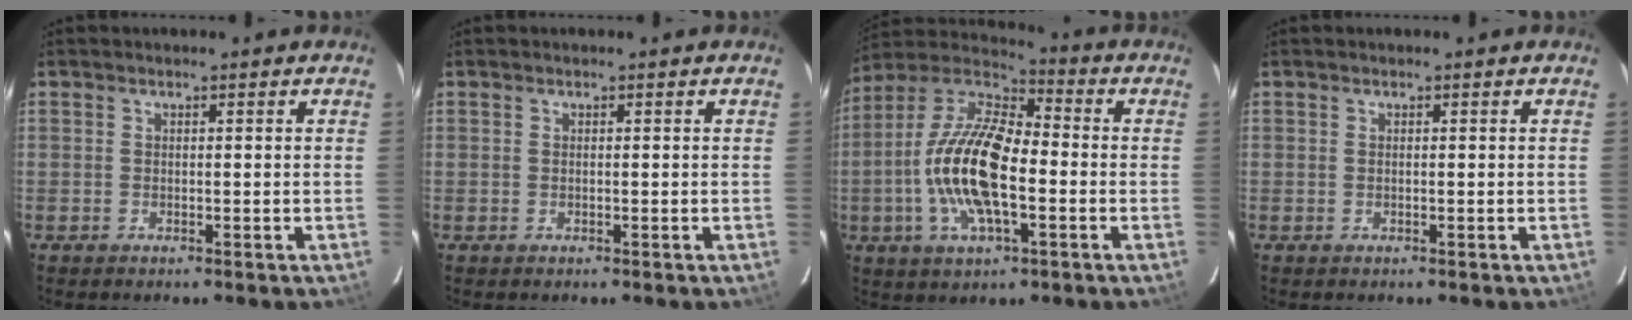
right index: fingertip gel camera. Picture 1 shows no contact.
{"total": 0.0}
{"total": 17.5, "force": [-3.3, 7.1, 15.7], "torque": [-0.316, 0.003, -0.073]}
{"total": 0.0}